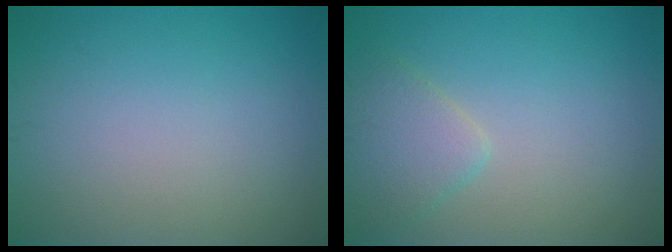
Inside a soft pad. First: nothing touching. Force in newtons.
{"total": 2.6, "press": 2.6, "slide": 0.2}